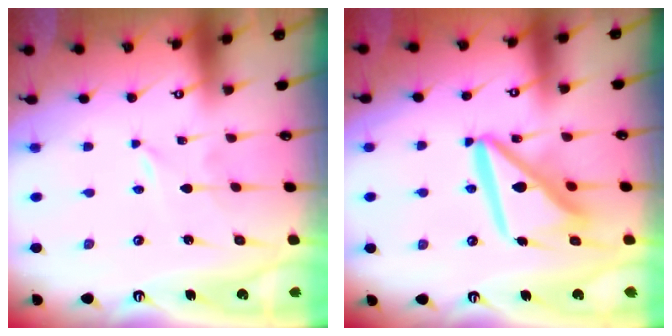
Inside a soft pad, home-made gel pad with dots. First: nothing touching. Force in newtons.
{"total": 14.2, "press": 14.1, "slide": 1.6}